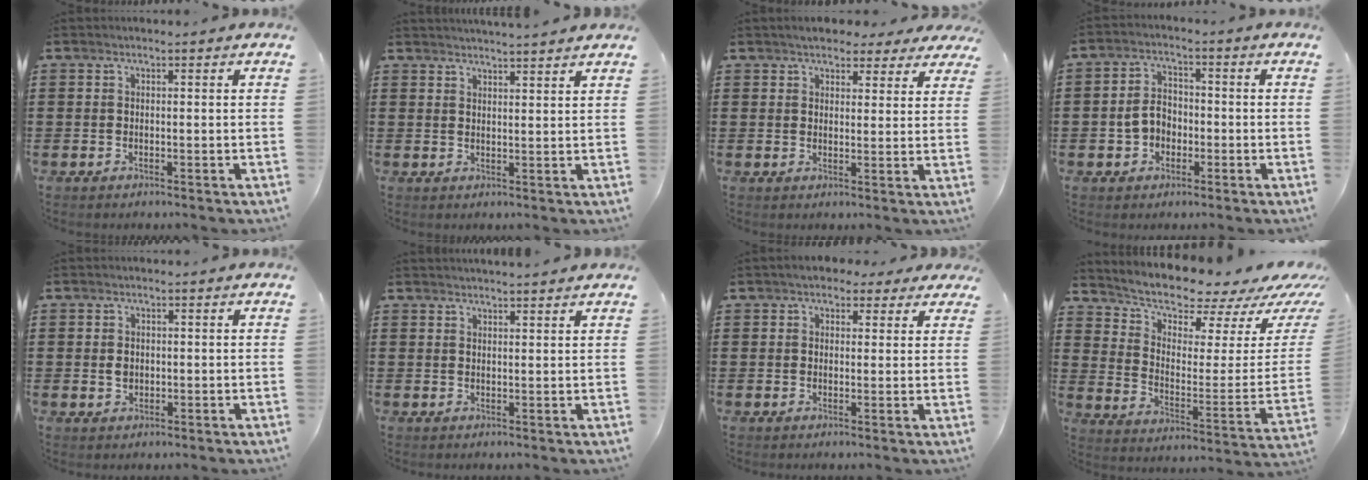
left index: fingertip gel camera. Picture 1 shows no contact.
{"total": 2.4, "force": [2.3, -0.5, 0.1], "torque": [-0.008, -0.008, 0.044]}
{"total": 4.1, "force": [3.8, 1.2, 1.0], "torque": [-0.024, -0.004, 0.071]}
{"total": 4.5, "force": [-1.3, 3.4, 2.6], "torque": [-0.060, 0.007, -0.029]}
{"total": 1.5, "force": [0.1, 1.2, 0.9], "torque": [-0.021, 0.007, 0.000]}
{"total": 1.8, "force": [1.8, -0.2, 0.1], "torque": [-0.007, 0.001, 0.035]}
{"total": 3.0, "force": [2.2, 1.6, 1.0], "torque": [-0.022, 0.004, 0.039]}
{"total": 6.2, "force": [5.7, 1.9, 1.4], "torque": [-0.051, -0.062, 0.094]}